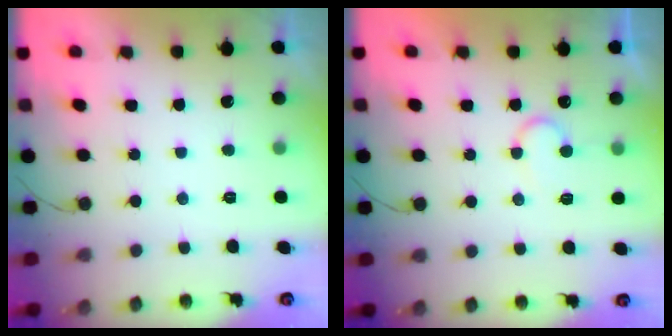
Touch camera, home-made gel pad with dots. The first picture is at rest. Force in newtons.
{"total": 7.3, "press": 7.3, "slide": 0.4}